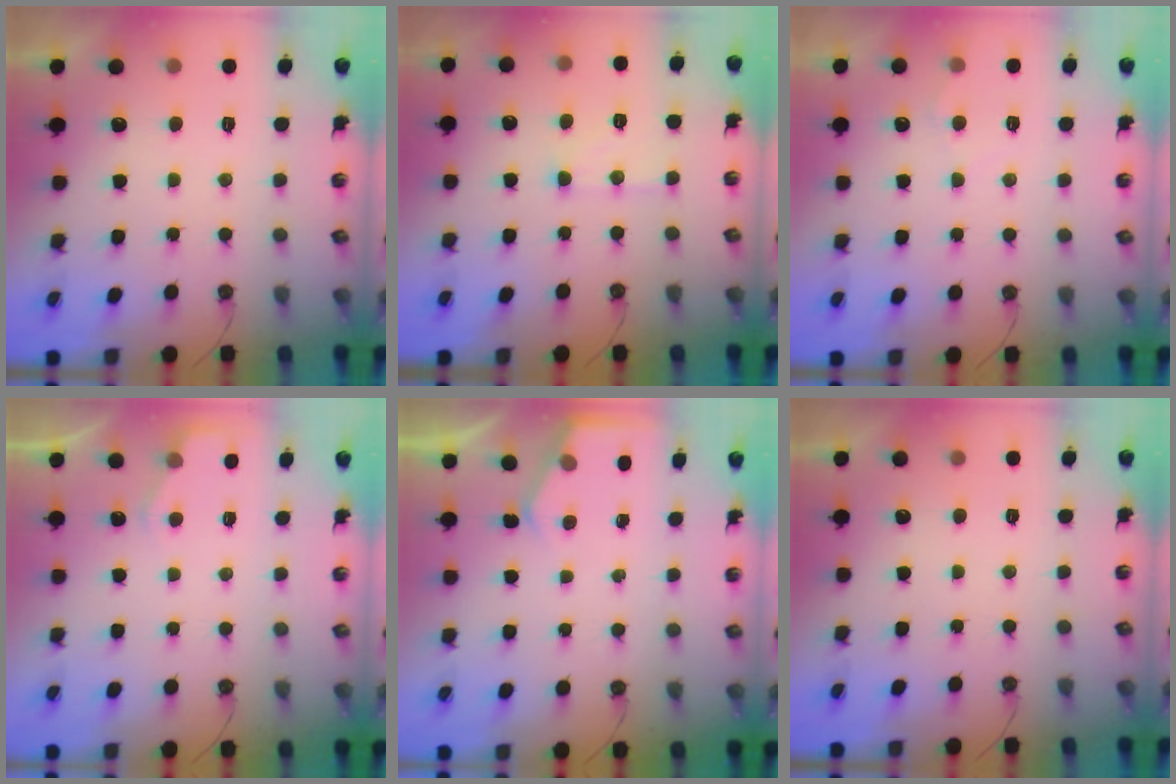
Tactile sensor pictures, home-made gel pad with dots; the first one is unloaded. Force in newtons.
{"total": 7.9, "press": 7.9, "slide": 0.7}
{"total": 4.9, "press": 4.8, "slide": 0.6}
{"total": 2.8, "press": 2.7, "slide": 0.5}
{"total": 3.4, "press": 3.4, "slide": 0.4}
{"total": 0.0}